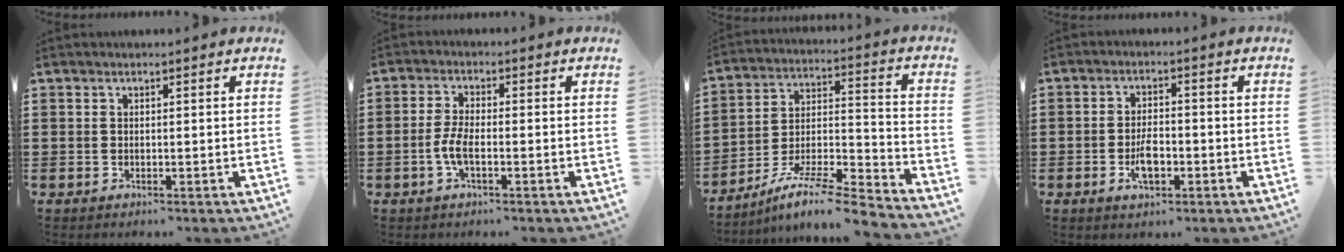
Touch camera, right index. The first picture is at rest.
{"total": 3.9, "force": [-1.4, 1.2, 3.5], "torque": [-0.088, -0.006, -0.033]}
{"total": 9.4, "force": [-8.0, 0.7, 5.0], "torque": [-0.082, 0.010, -0.157]}
{"total": 4.5, "force": [-1.6, 2.1, 3.7], "torque": [-0.078, 0.001, -0.031]}